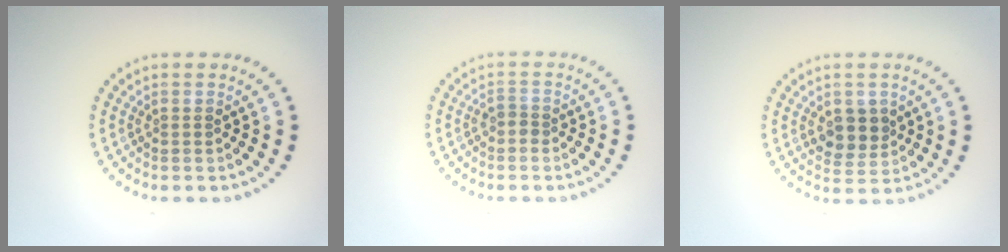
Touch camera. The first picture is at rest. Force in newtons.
{"total": 1.1, "press": 0.9, "slide": 0.6}
{"total": 2.9, "press": 2.8, "slide": 0.9}